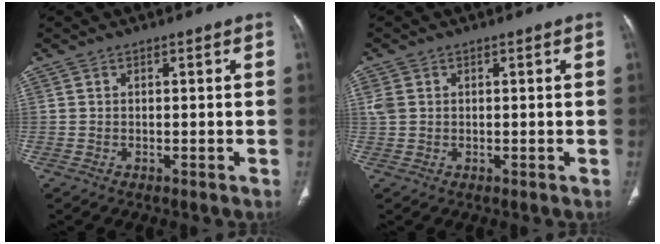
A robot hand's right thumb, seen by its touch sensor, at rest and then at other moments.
{"total": 2.2, "force": [0.5, 1.7, 1.3], "torque": [-0.035, 0.005, 0.014]}